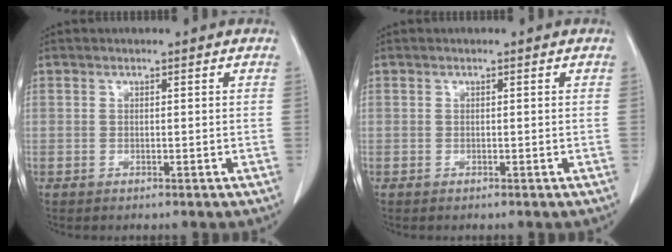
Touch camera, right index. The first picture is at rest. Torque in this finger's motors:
{"motor_torque": [0.04, -0.03, -0.01, 0.00]}